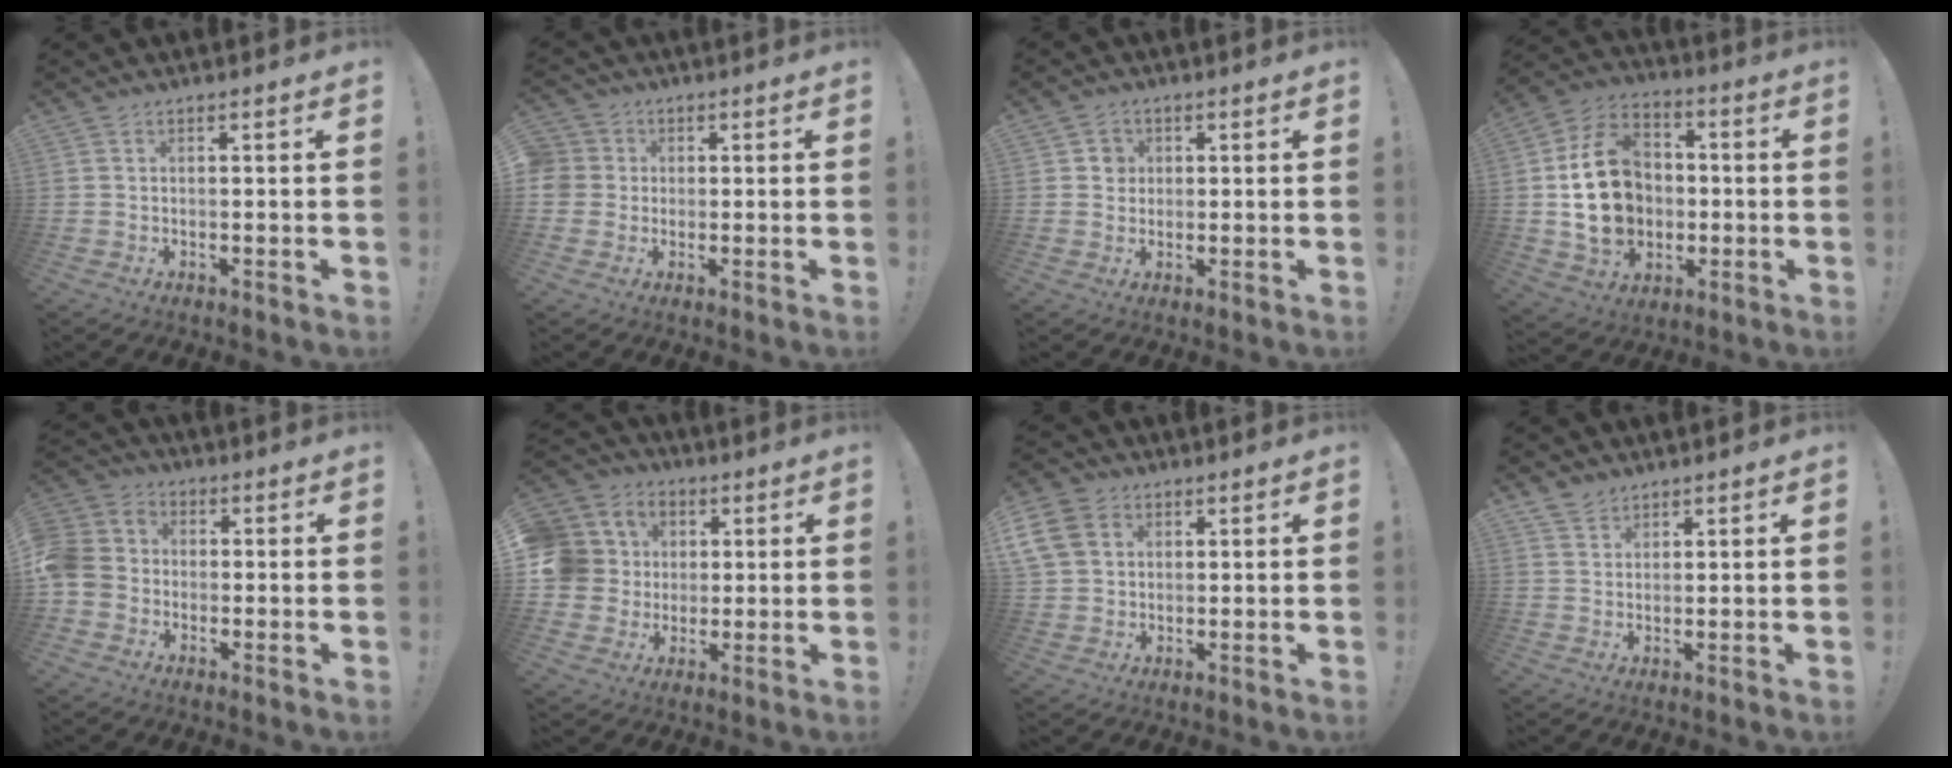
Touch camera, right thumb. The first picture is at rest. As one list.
[{"total": 5.6, "force": [0.6, 5.3, 1.5], "torque": [-0.037, 0.003, 0.011]}, {"total": 4.0, "force": [0.9, 3.8, 0.8], "torque": [-0.002, -0.003, 0.014]}, {"total": 20.6, "force": [-0.6, 16.5, 12.4], "torque": [-0.203, 0.016, 0.004]}, {"total": 7.8, "force": [-2.7, 6.7, 3.1], "torque": [-0.081, 0.030, -0.050]}, {"total": 12.5, "force": [1.9, 11.6, 4.3], "torque": [-0.078, 0.002, 0.047]}, {"total": 10.1, "force": [3.3, 8.1, 5.1], "torque": [-0.101, -0.010, 0.068]}, {"total": 3.5, "force": [3.0, 1.8, 0.3], "torque": [-0.005, -0.019, 0.056]}]